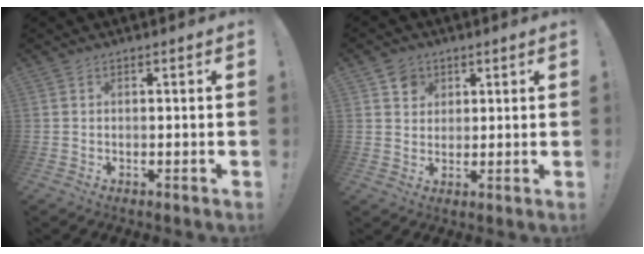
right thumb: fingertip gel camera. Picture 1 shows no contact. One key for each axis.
{"total": 5.6, "fx": 2.8, "fy": 4.8, "fz": 1.0, "tx": -0.004, "ty": -0.012, "tz": 0.052}